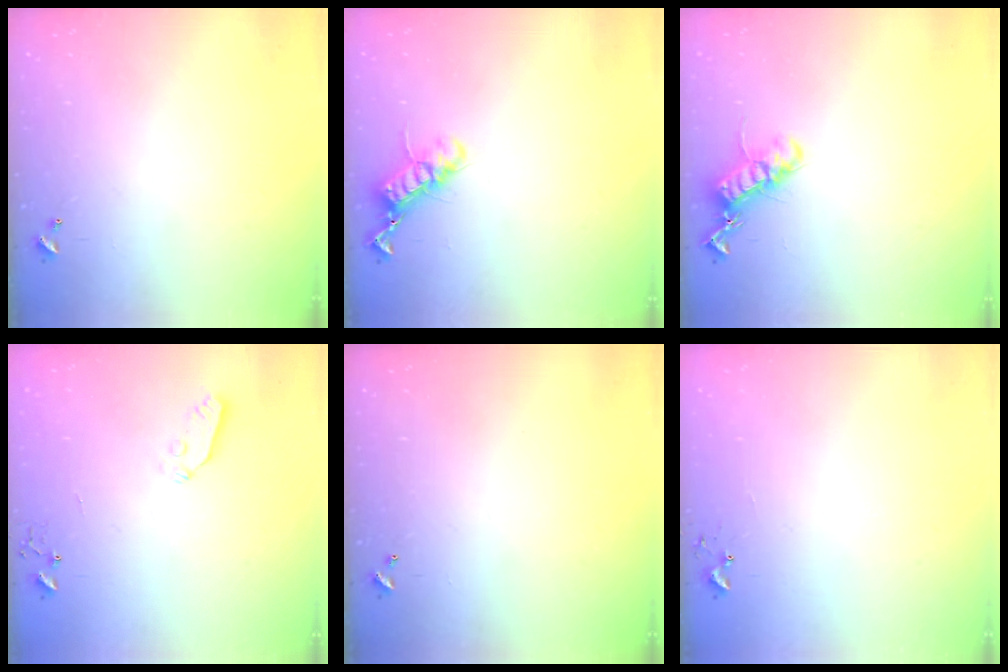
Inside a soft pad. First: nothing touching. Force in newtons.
{"total": 12.0, "press": 11.9, "slide": 0.7}
{"total": 13.3, "press": 13.3, "slide": 0.3}
{"total": 3.9, "press": 3.9, "slide": 0.6}
{"total": 0.0}
{"total": 5.5, "press": 5.4, "slide": 0.4}